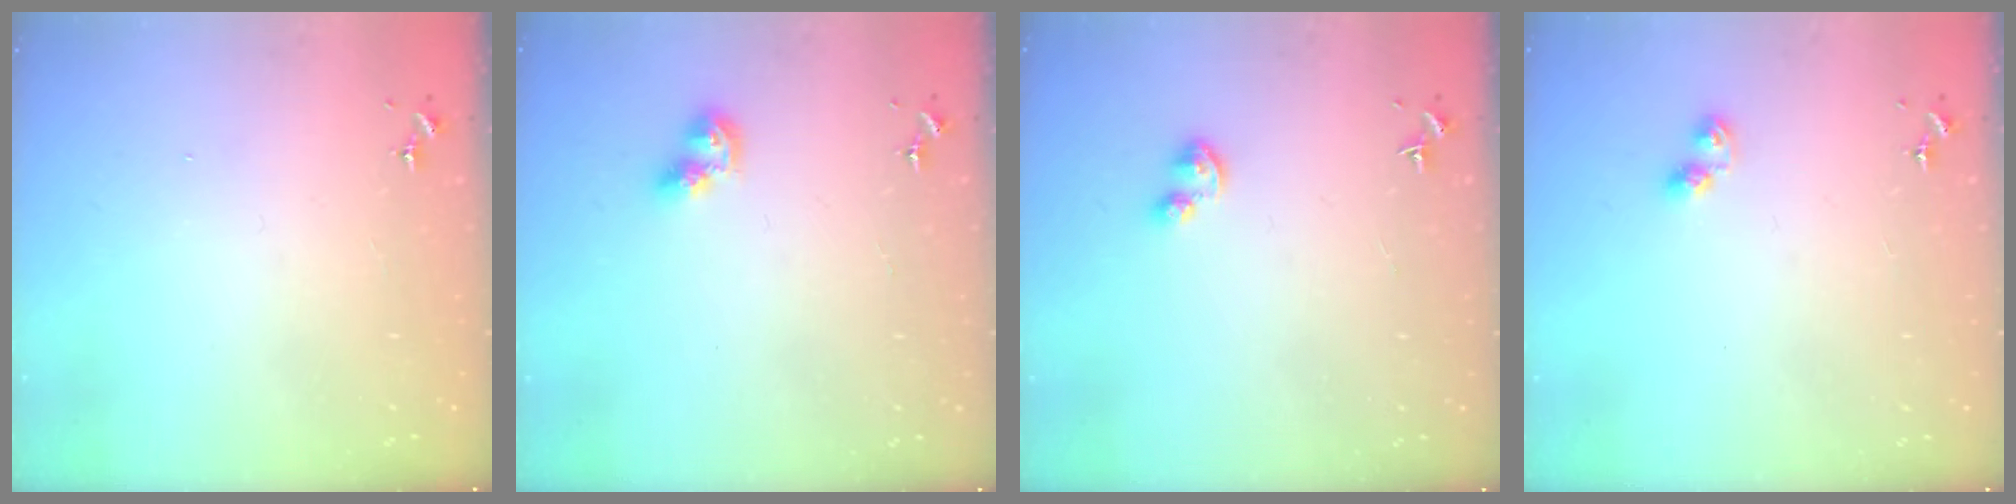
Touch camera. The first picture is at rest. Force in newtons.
{"total": 6.6, "press": 6.6, "slide": 0.4}
{"total": 6.0, "press": 6.0, "slide": 0.6}
{"total": 5.8, "press": 5.8, "slide": 0.6}